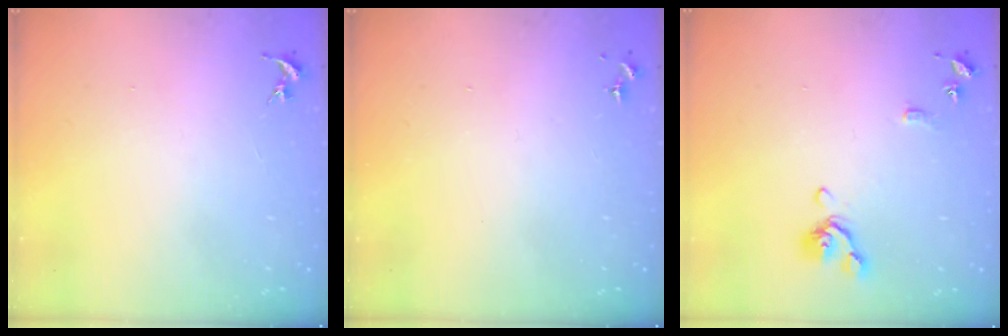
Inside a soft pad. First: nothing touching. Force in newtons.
{"total": 0.0}
{"total": 9.9, "press": 9.8, "slide": 1.3}